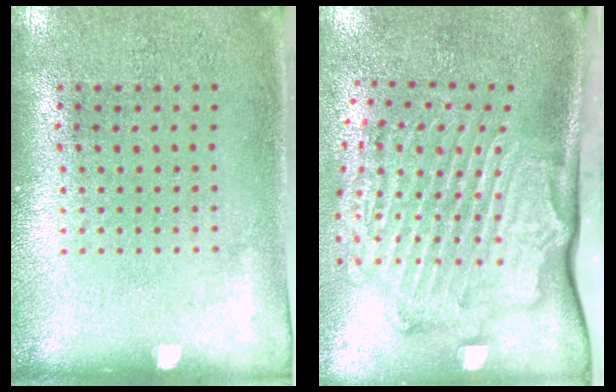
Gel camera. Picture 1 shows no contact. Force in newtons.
{"total": 2.4, "press": 2.2, "slide": 0.9}